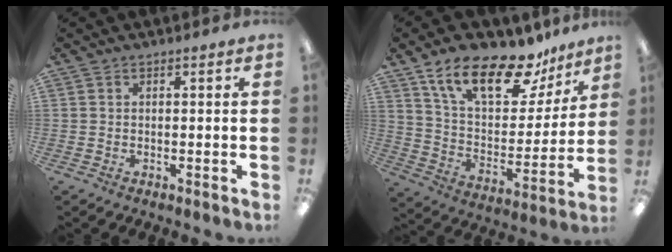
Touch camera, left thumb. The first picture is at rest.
{"total": 20.9, "force": [13.9, 9.1, 12.6], "torque": [-0.213, -0.078, 0.241]}